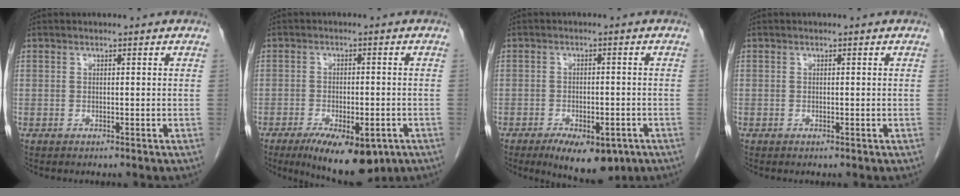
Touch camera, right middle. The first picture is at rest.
{"total": 11.9, "force": [-7.2, 4.4, 8.4], "torque": [-0.124, -0.011, -0.103]}
{"total": 9.8, "force": [-6.3, 4.1, 6.3], "torque": [-0.083, -0.005, -0.088]}
{"total": 0.0}